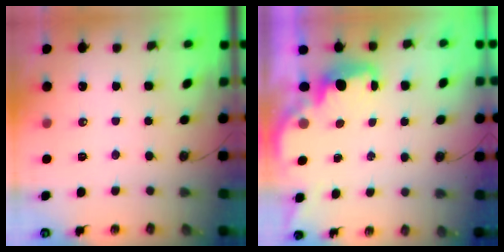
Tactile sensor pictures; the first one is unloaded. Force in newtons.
{"total": 1.6, "press": 1.4, "slide": 0.7}